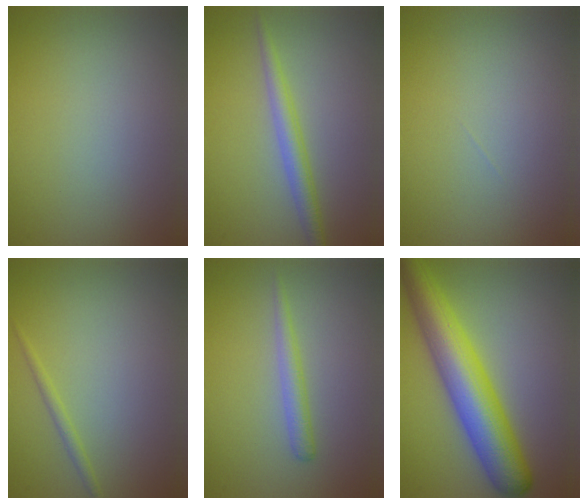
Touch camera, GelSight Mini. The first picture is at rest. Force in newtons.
{"total": 2.4, "press": 2.4, "slide": 0.0}
{"total": 0.0}
{"total": 0.9, "press": 0.9, "slide": 0.1}
{"total": 1.7, "press": 1.7, "slide": 0.1}
{"total": 9.0, "press": 9.0, "slide": 0.2}